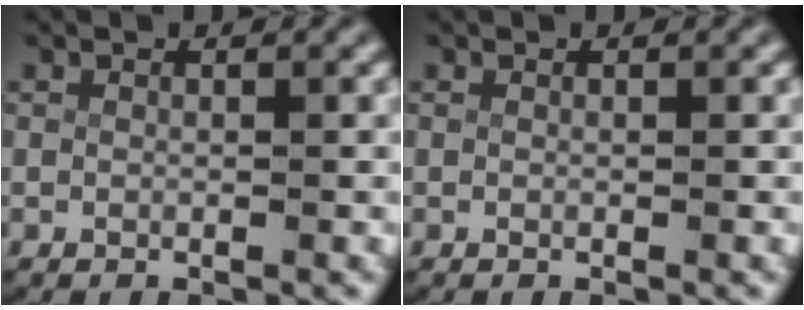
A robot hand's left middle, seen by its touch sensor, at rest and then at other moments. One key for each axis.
{"total": 0.0}